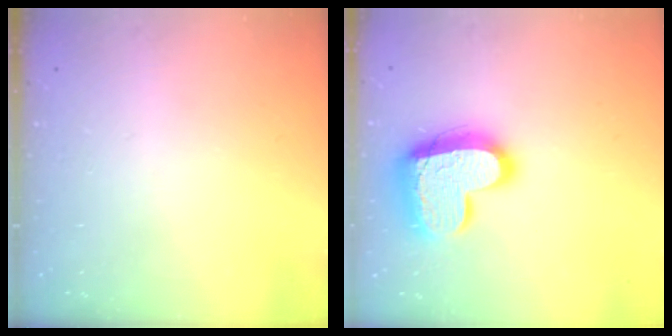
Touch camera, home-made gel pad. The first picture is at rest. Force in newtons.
{"total": 17.9, "press": 17.8, "slide": 1.6}